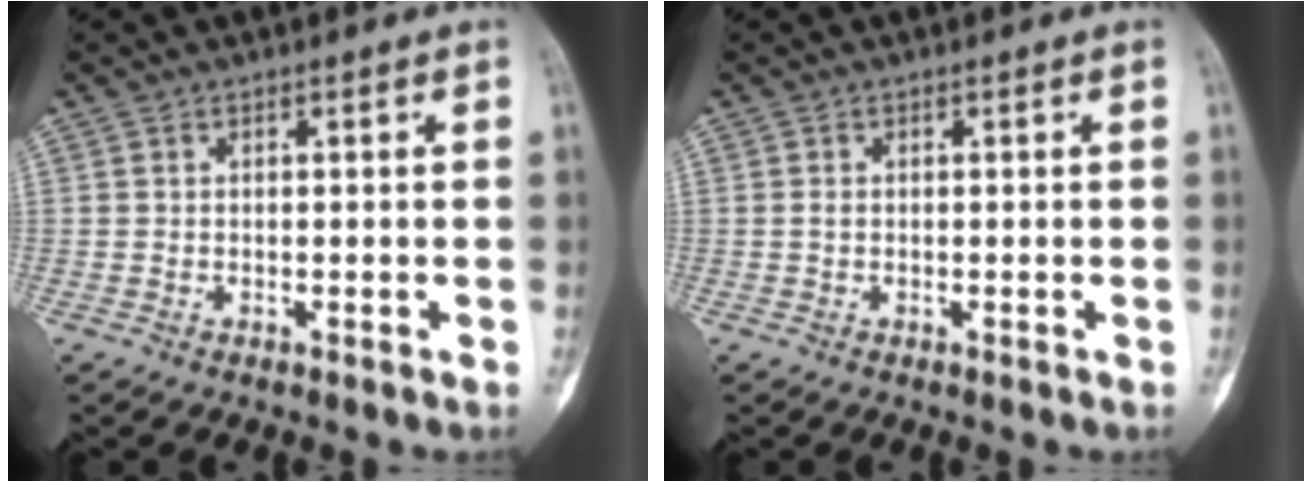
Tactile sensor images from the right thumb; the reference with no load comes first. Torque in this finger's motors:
{"motor_torque": [0.39, 0.43, -0.01, -0.14, 0.02]}